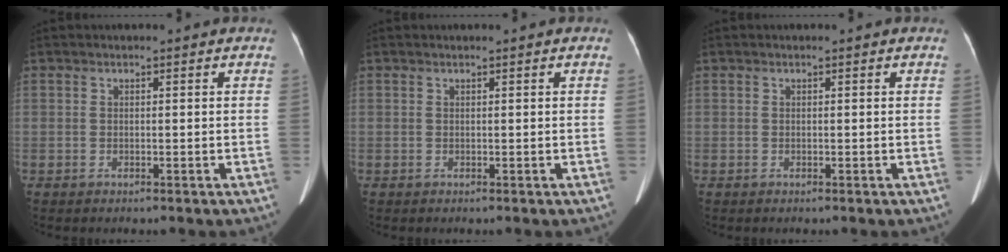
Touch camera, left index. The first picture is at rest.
{"total": 0.0}
{"total": 0.0}